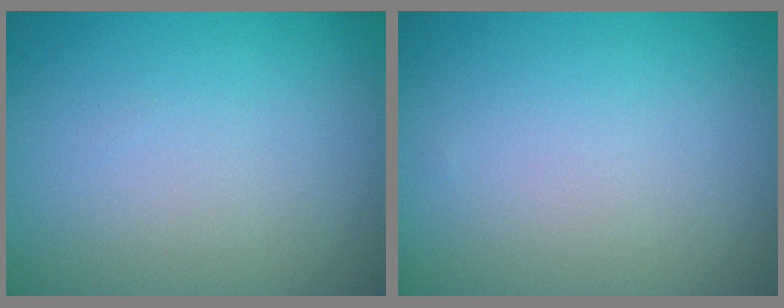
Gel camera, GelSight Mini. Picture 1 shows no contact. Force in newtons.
{"total": 0.0}